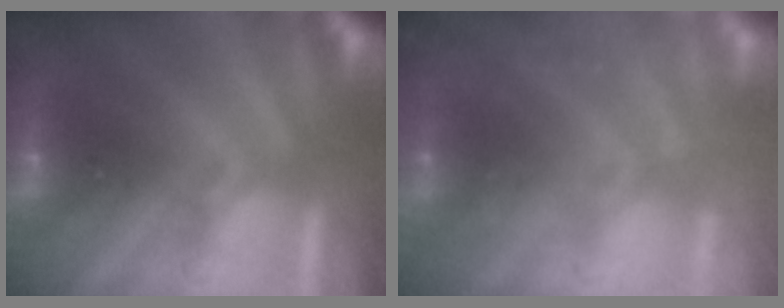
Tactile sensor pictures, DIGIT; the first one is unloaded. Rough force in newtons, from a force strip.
{"total": 7.5}